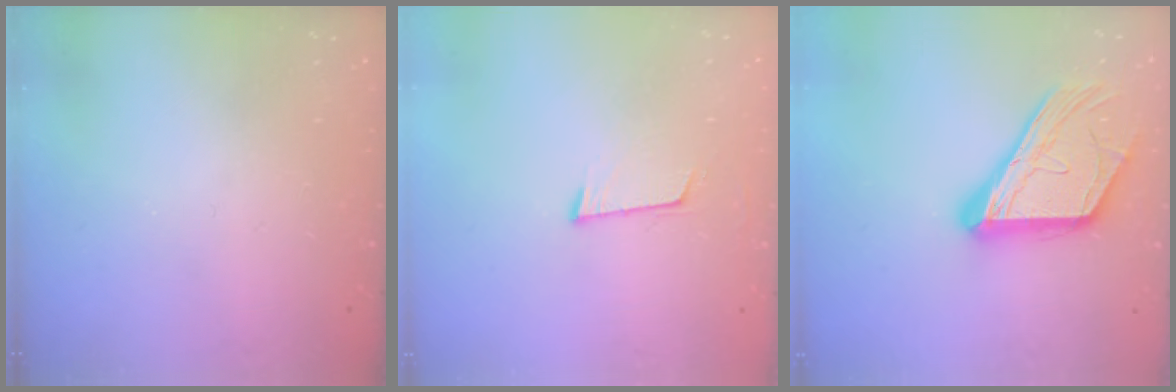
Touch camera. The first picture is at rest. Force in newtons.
{"total": 5.8, "press": 5.5, "slide": 1.9}
{"total": 17.1, "press": 17.0, "slide": 1.6}